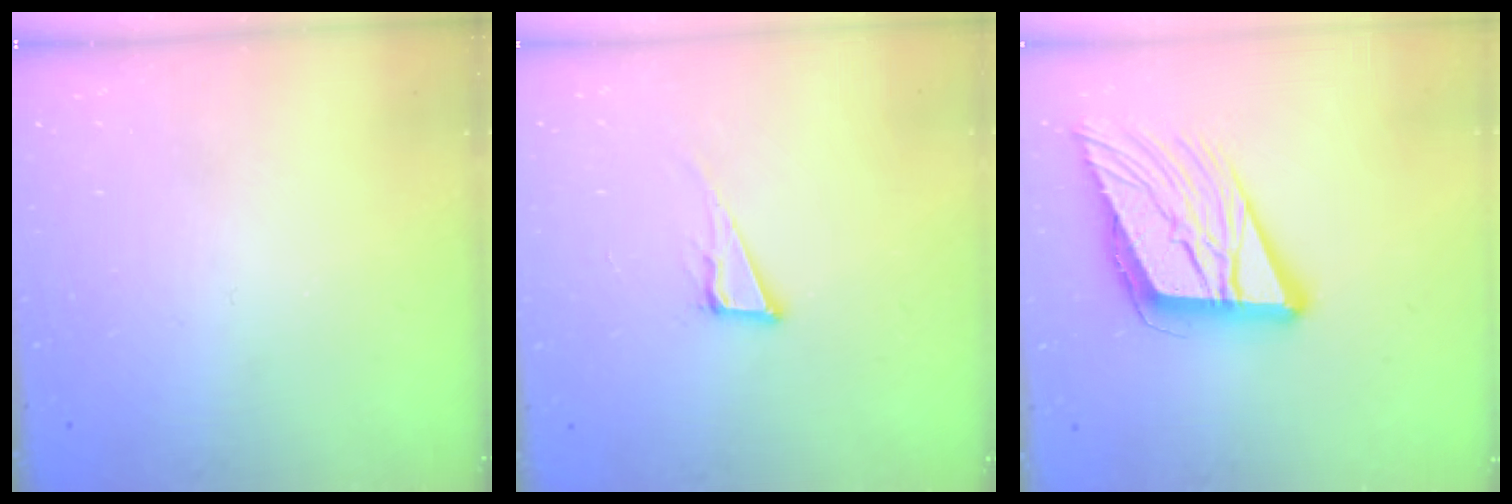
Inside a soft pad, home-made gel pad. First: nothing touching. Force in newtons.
{"total": 7.4, "press": 6.9, "slide": 2.6}
{"total": 15.3, "press": 14.7, "slide": 4.1}